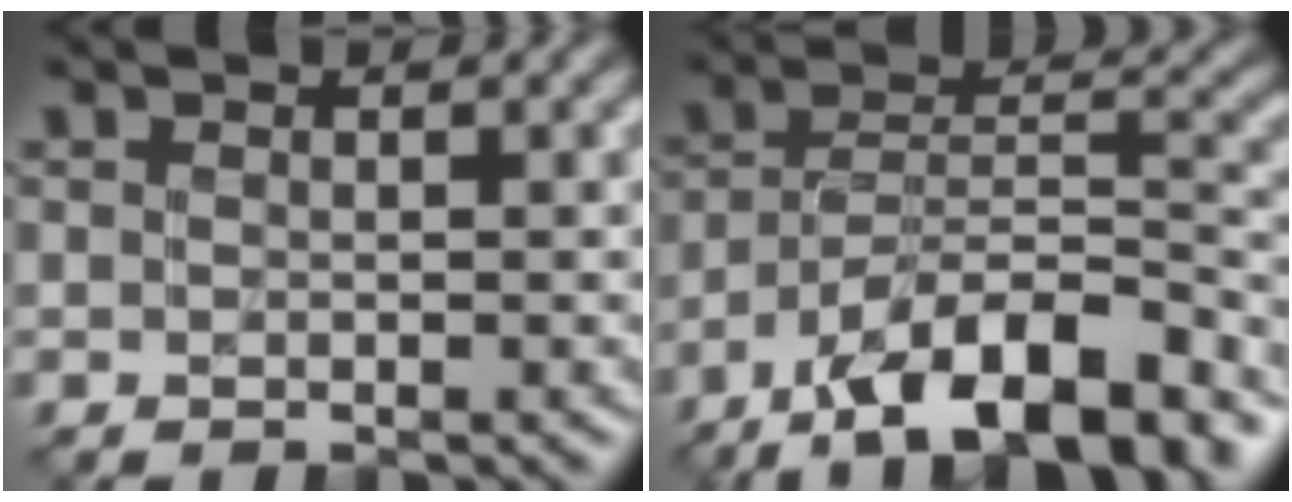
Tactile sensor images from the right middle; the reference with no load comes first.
{"total": 13.9, "force": [-10.2, 4.4, 8.5], "torque": [-0.148, 0.020, -0.170]}